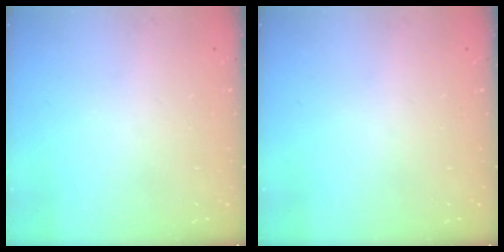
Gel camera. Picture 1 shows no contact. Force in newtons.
{"total": 0.0}